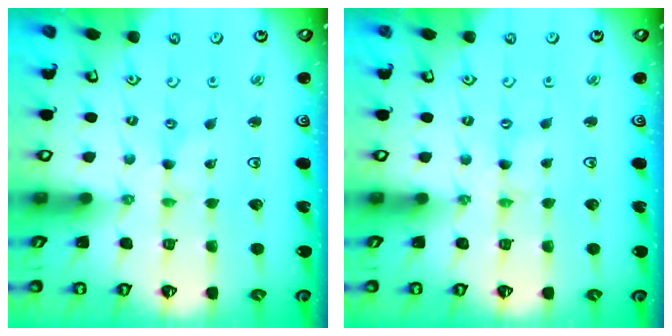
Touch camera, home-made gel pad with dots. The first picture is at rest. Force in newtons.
{"total": 0.0}